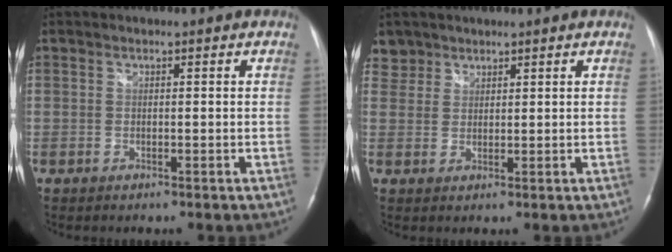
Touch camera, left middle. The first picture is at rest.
{"total": 3.2, "force": [2.4, 2.0, -0.6], "torque": [0.021, 0.007, 0.045]}